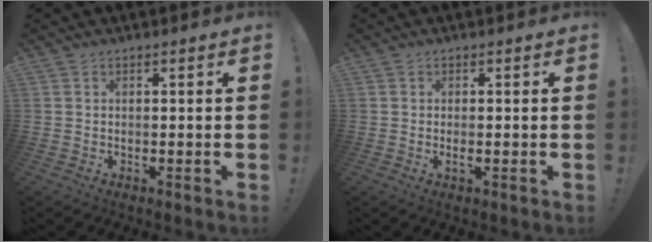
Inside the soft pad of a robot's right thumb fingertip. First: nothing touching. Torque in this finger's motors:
{"motor_torque": [-0.14, 0.02, 0.16, 0.11, -0.08]}